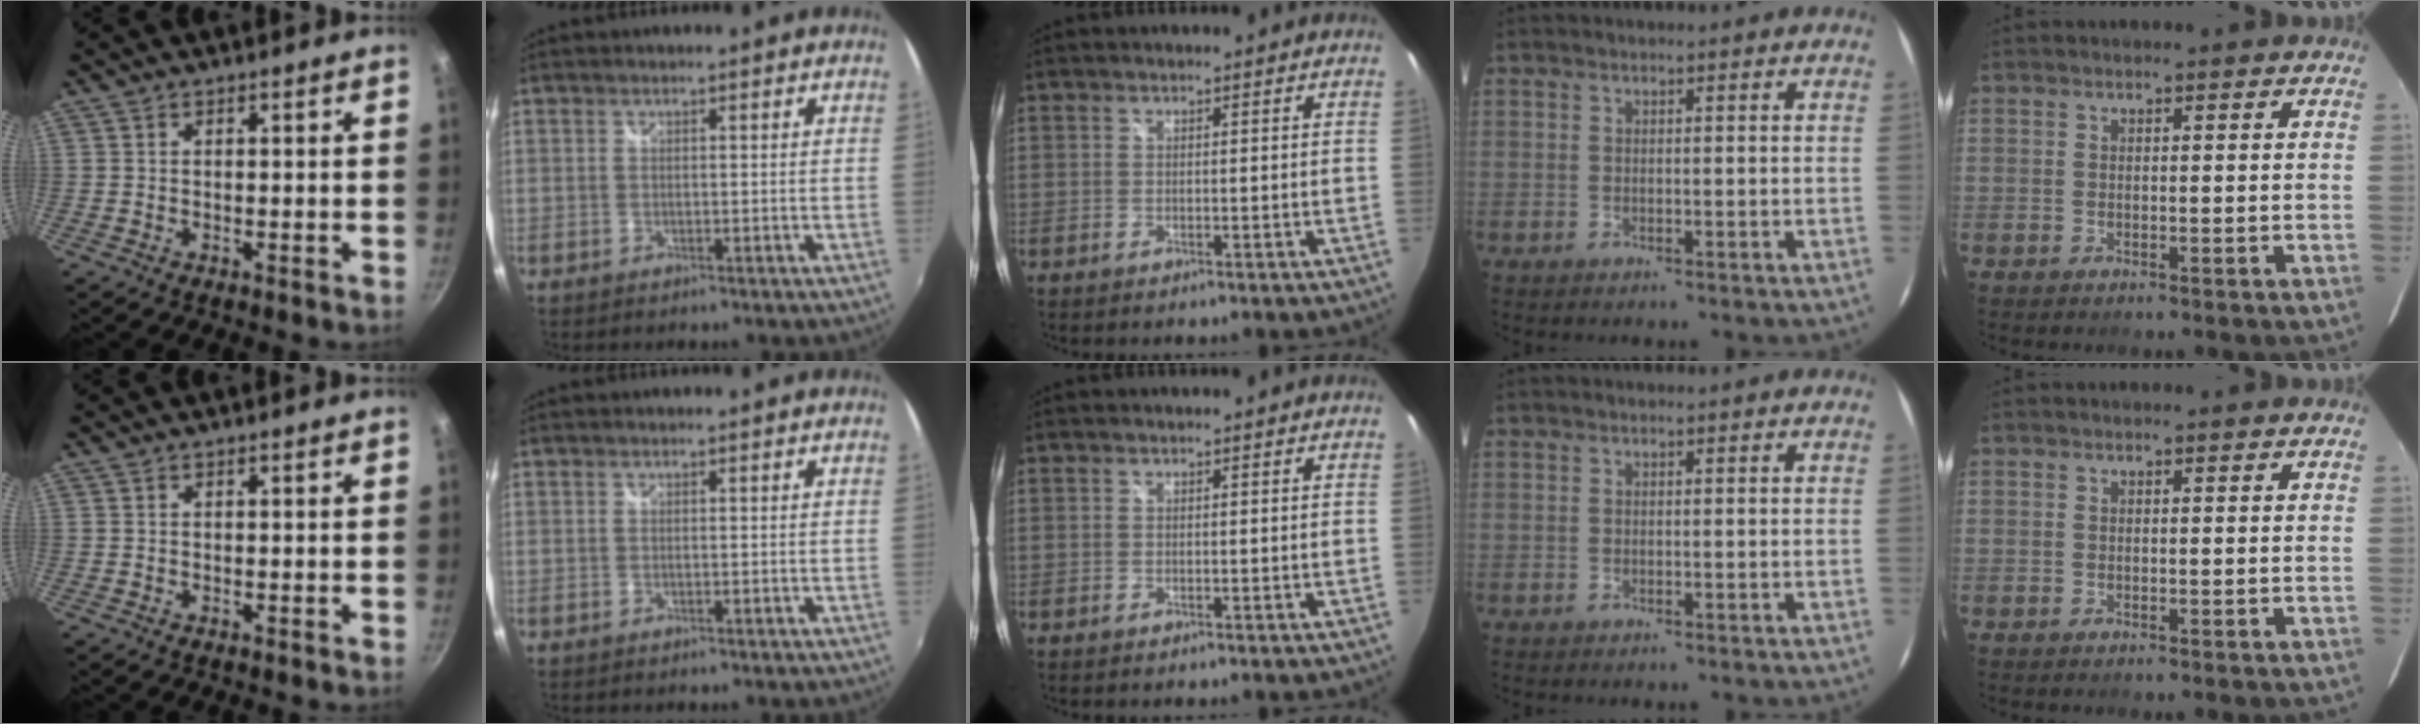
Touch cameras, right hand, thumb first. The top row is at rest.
{}